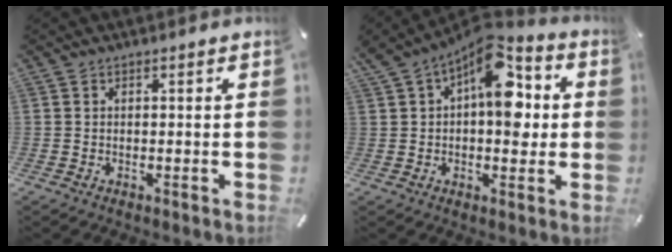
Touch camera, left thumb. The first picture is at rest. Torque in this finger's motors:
{"motor_torque": [0.60, 1.94, 2.66, -0.11, 0.37]}